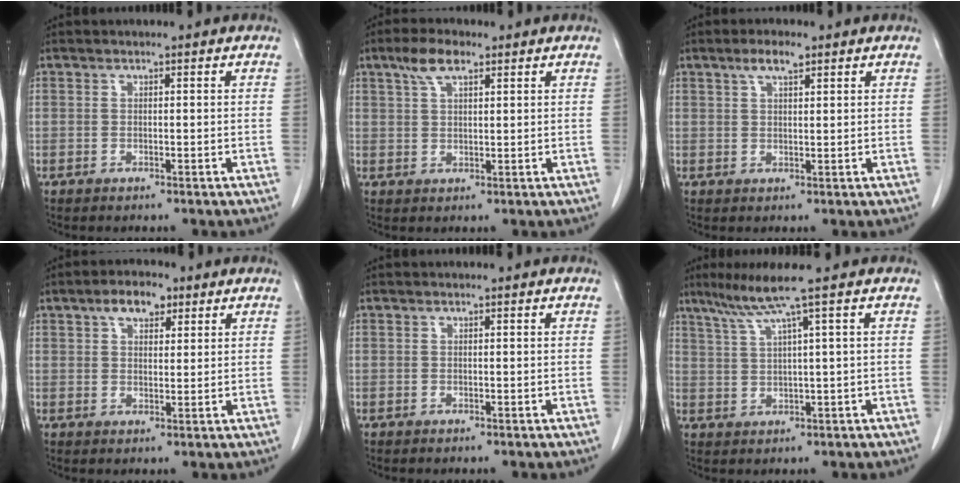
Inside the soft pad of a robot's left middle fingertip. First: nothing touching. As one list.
[{"total": 4.6, "force": [2.9, 1.6, 3.2], "torque": [-0.071, 0.011, 0.058]}, {"total": 3.2, "force": [2.1, 0.8, 2.3], "torque": [-0.049, 0.006, 0.039]}, {"total": 5.0, "force": [2.9, 2.5, 3.2], "torque": [-0.058, 0.013, 0.049]}, {"total": 0.0}, {"total": 5.4, "force": [3.4, -1.7, 3.8], "torque": [-0.079, 0.006, 0.070]}]